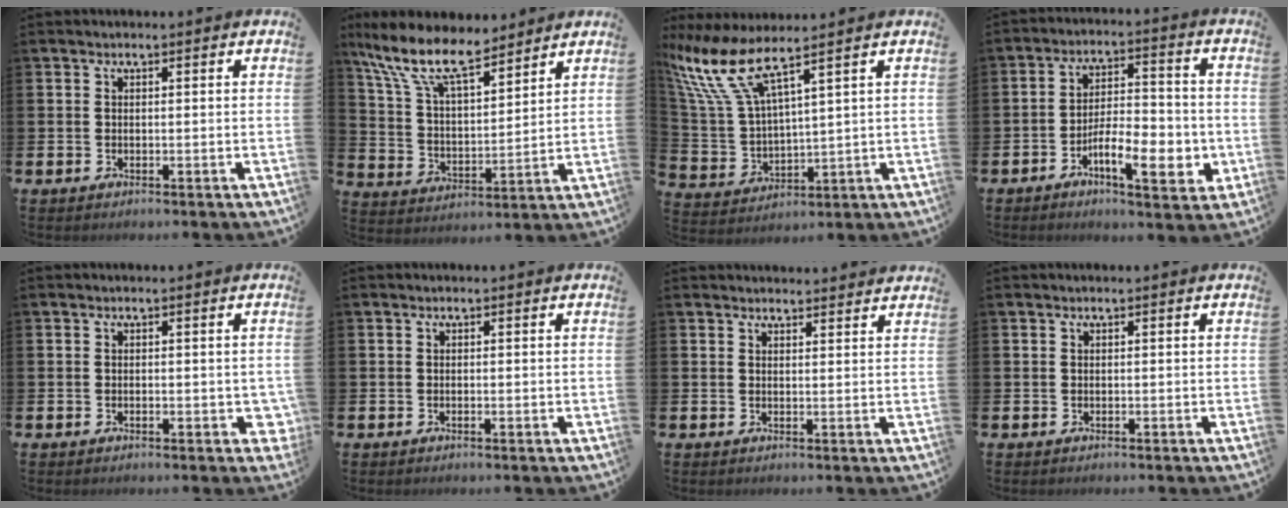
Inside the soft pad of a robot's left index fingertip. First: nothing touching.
{"total": 11.4, "force": [9.1, 3.5, 5.8], "torque": [-0.149, -0.040, 0.163]}
{"total": 9.7, "force": [7.5, 2.1, 5.7], "torque": [-0.144, -0.021, 0.133]}
{"total": 9.0, "force": [-3.6, 3.3, 7.5], "torque": [-0.104, 0.005, -0.060]}
{"total": 1.4, "force": [-0.4, 0.8, 1.1], "torque": [-0.009, -0.002, -0.011]}
{"total": 0.0}
{"total": 2.0, "force": [2.0, 0.1, -0.2], "torque": [0.014, -0.016, 0.035]}
{"total": 0.0}